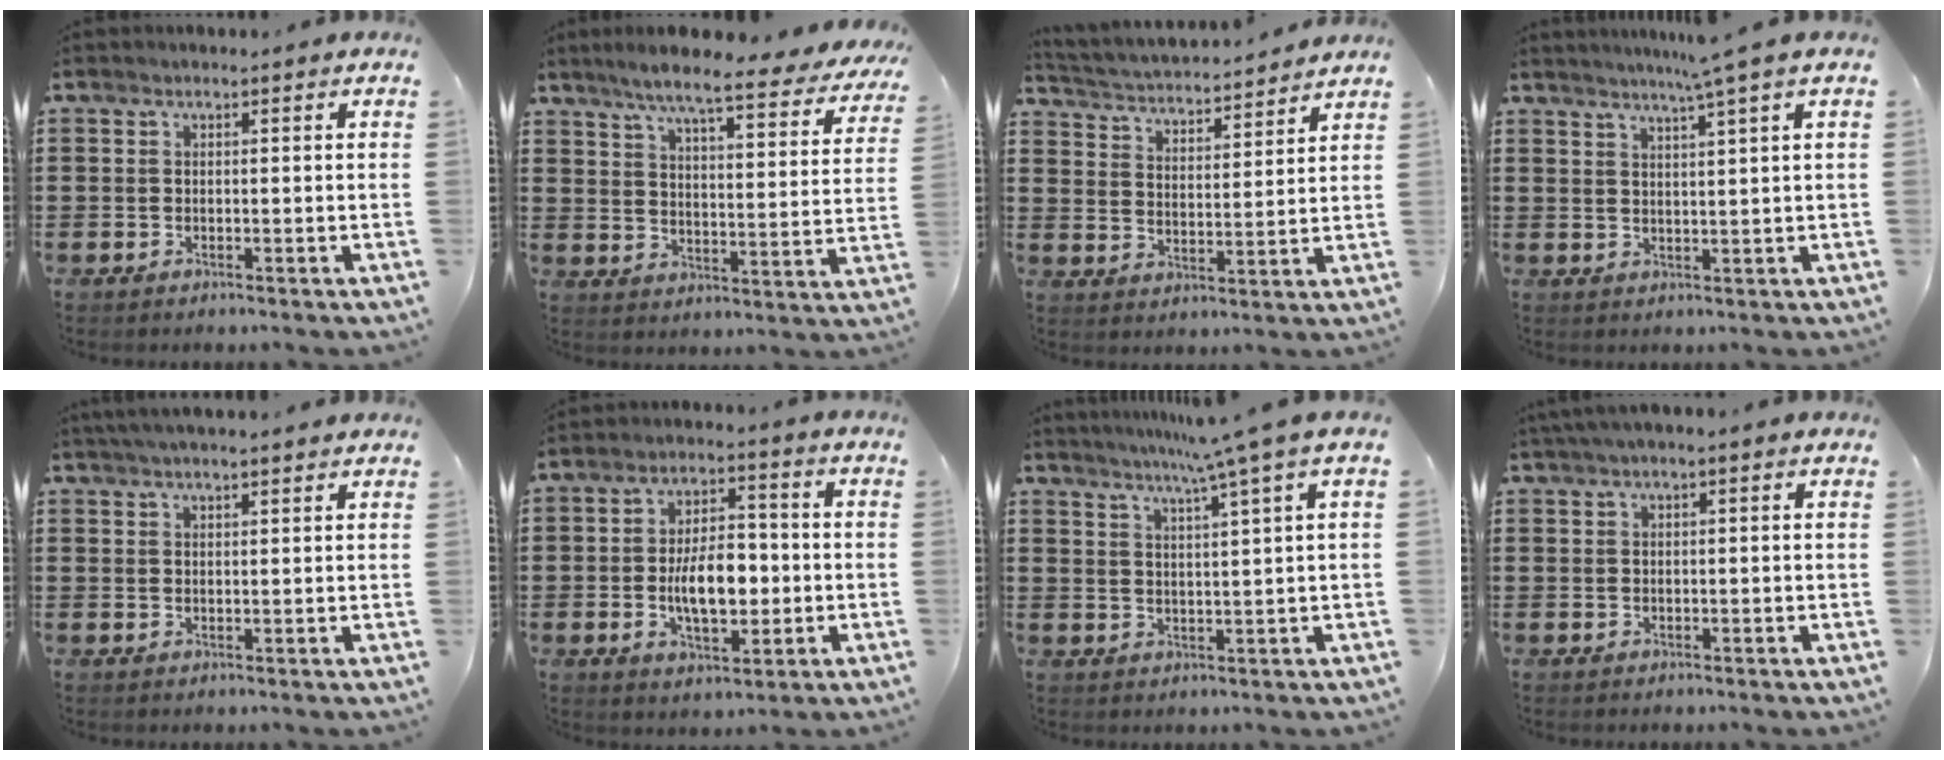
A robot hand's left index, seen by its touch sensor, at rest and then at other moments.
{"total": 8.2, "force": [6.8, -0.1, 4.5], "torque": [-0.104, -0.042, 0.111]}
{"total": 3.2, "force": [3.2, -0.1, 0.1], "torque": [-0.023, -0.030, 0.047]}
{"total": 4.5, "force": [3.3, -1.4, 2.7], "torque": [-0.056, -0.011, 0.056]}
{"total": 2.4, "force": [2.2, -0.1, 0.9], "torque": [-0.023, 0.001, 0.042]}
{"total": 8.7, "force": [-1.2, 4.4, 7.4], "torque": [-0.128, 0.003, -0.028]}
{"total": 6.1, "force": [4.2, -1.6, 4.1], "torque": [-0.088, -0.020, 0.066]}
{"total": 1.3, "force": [0.6, 0.0, 1.2], "torque": [-0.022, 0.000, 0.011]}